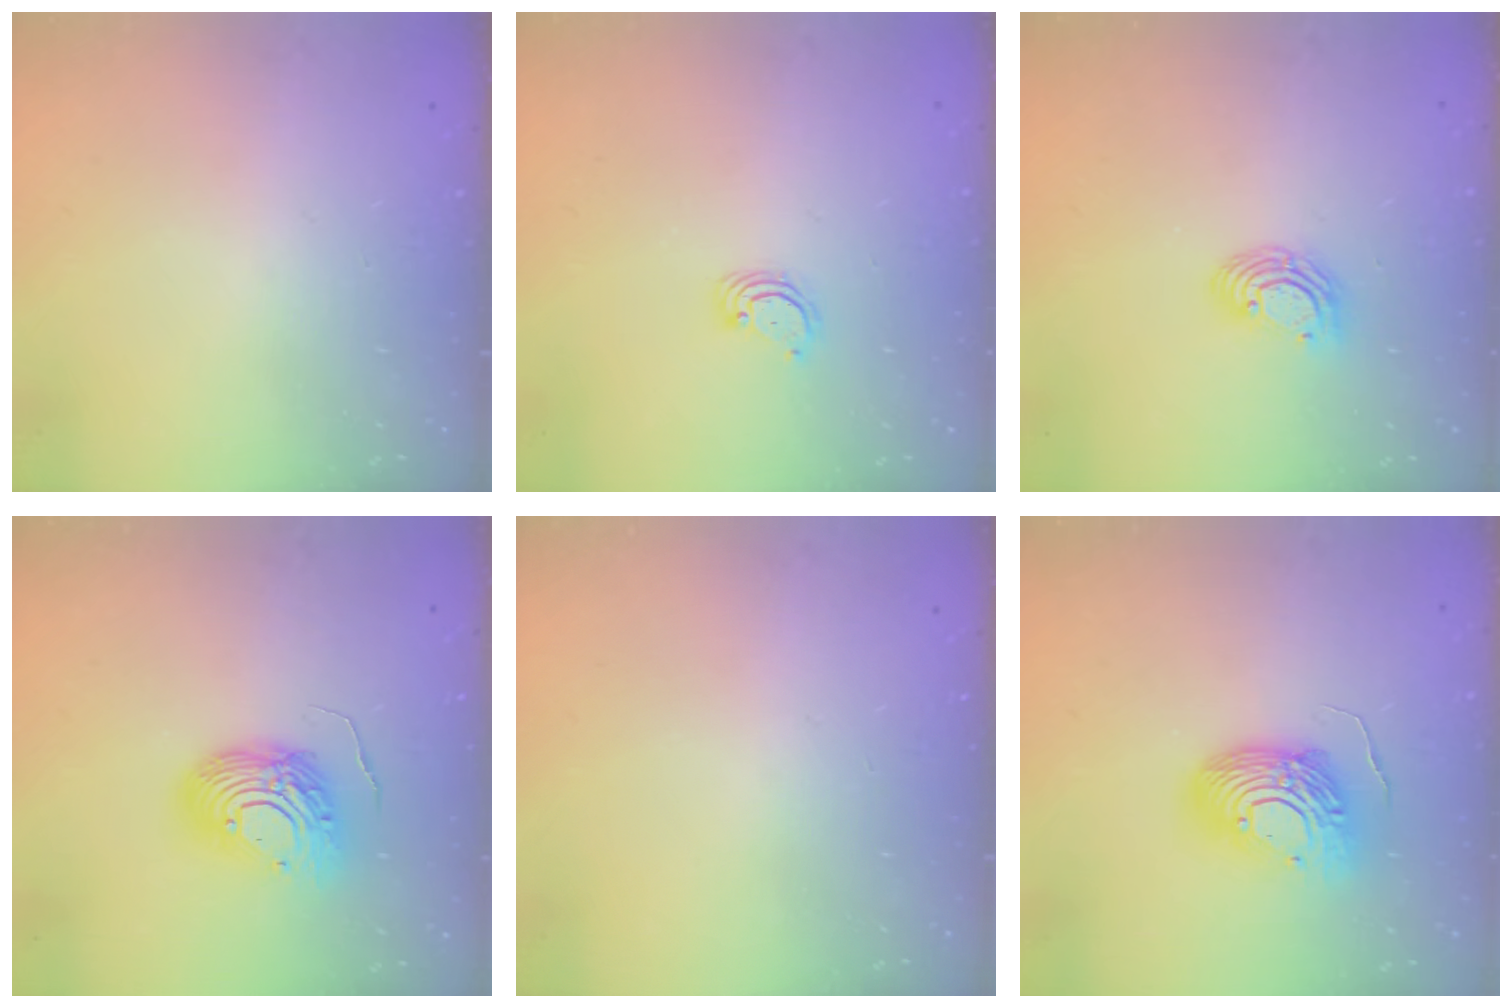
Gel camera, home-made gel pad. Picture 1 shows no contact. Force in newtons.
{"total": 3.6, "press": 3.6, "slide": 0.4}
{"total": 7.0, "press": 6.9, "slide": 0.8}
{"total": 12.0, "press": 12.0, "slide": 1.1}
{"total": 0.0}
{"total": 14.4, "press": 14.4, "slide": 1.1}